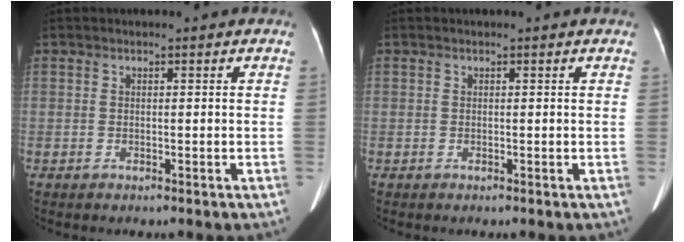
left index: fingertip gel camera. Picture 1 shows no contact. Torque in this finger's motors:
{"motor_torque": [0.02, 0.00, 0.05, 0.02]}